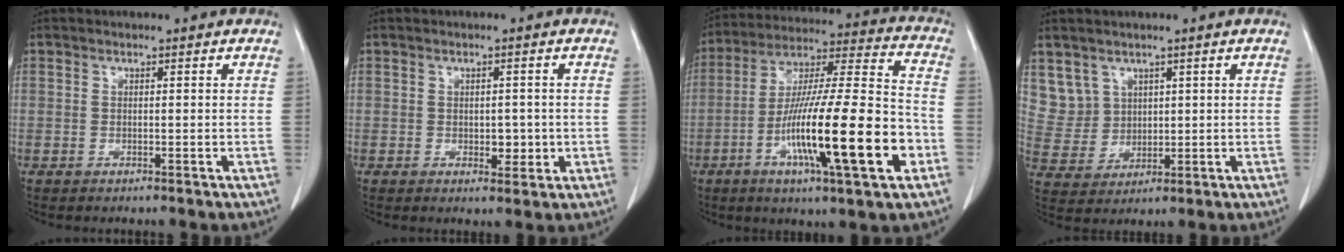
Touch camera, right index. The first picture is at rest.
{"total": 3.1, "force": [-0.3, 1.9, 2.4], "torque": [-0.027, 0.000, 0.002]}
{"total": 22.4, "force": [-7.3, 1.8, 21.1], "torque": [-0.354, -0.015, -0.123]}
{"total": 6.4, "force": [3.6, 5.3, 0.1], "torque": [-0.003, 0.013, 0.088]}